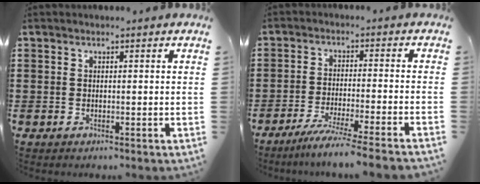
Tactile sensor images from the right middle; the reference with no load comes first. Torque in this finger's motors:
{"motor_torque": [1.20, -0.94, 0.23, 0.15]}